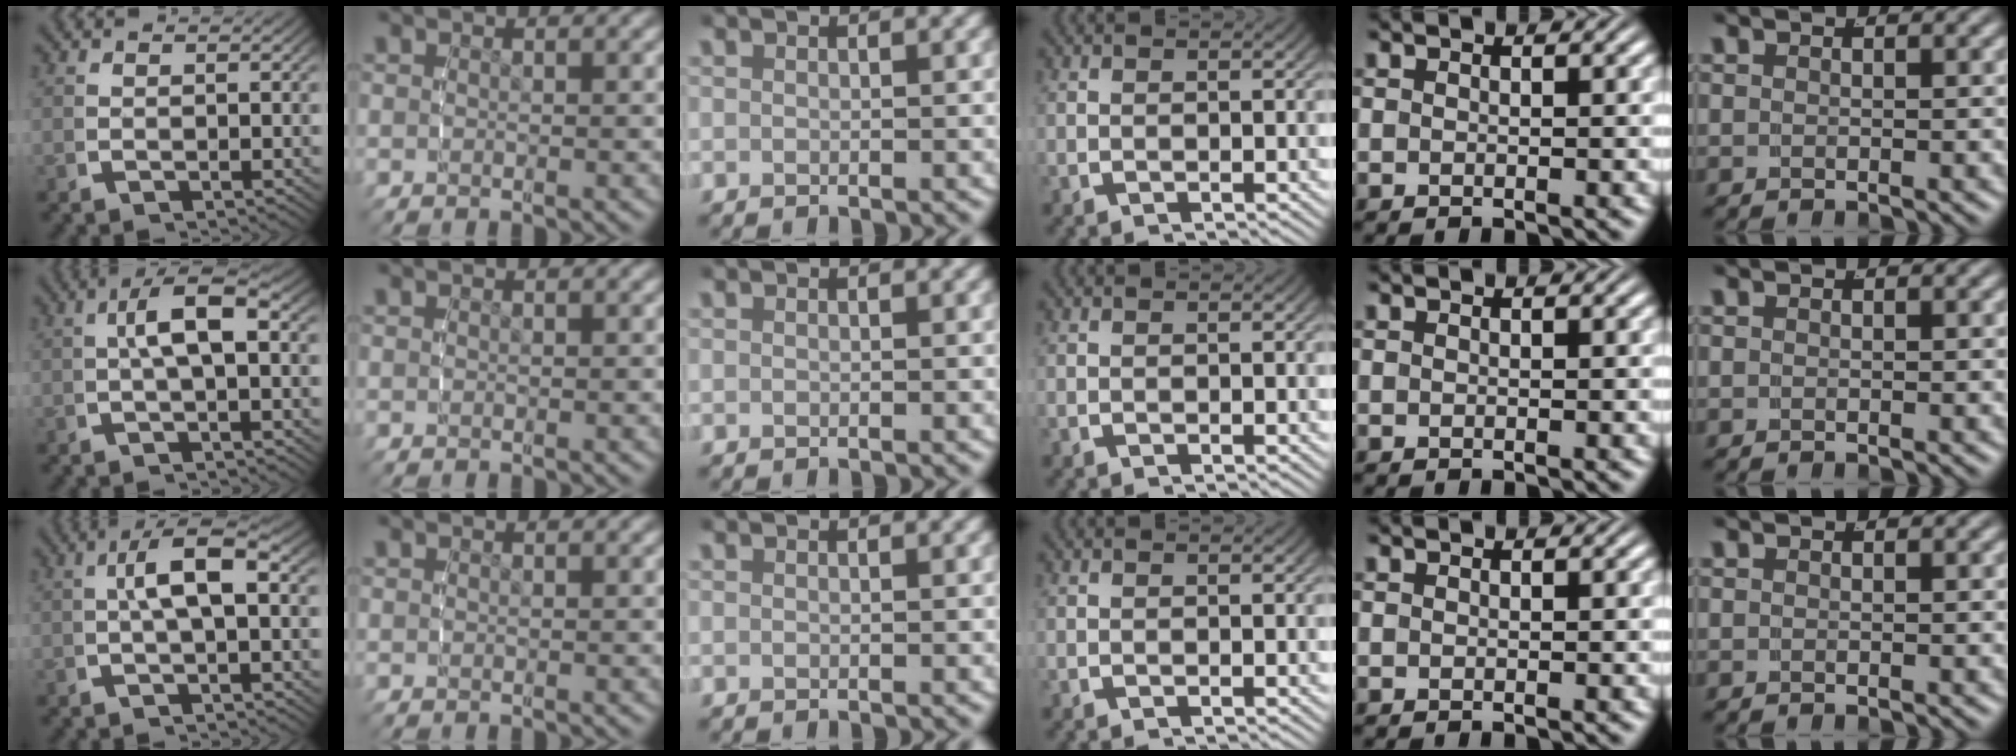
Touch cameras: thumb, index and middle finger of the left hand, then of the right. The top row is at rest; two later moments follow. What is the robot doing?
{"motion": "lift_and_place", "object": "legos"}